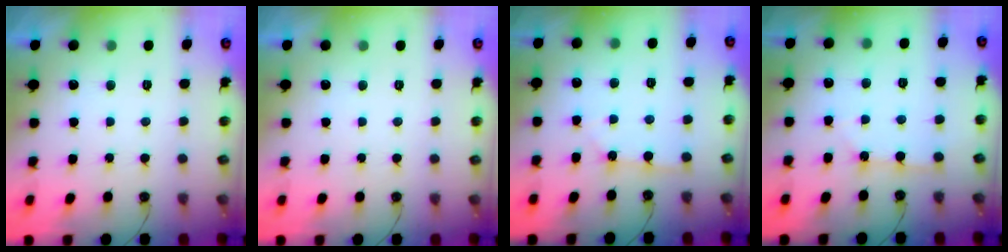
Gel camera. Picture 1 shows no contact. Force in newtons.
{"total": 0.6, "press": 0.1, "slide": 0.5}
{"total": 2.0, "press": 2.0, "slide": 0.1}
{"total": 2.0, "press": 2.0, "slide": 0.3}